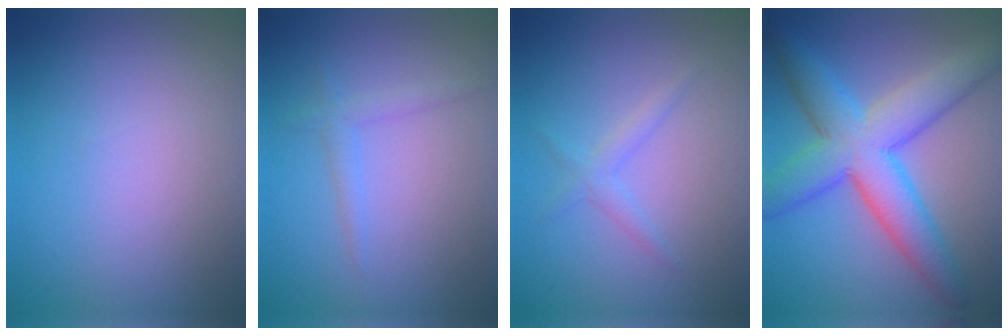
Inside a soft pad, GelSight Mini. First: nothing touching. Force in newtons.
{"total": 1.4, "press": 1.4, "slide": 0.1}
{"total": 1.4, "press": 1.4, "slide": 0.0}
{"total": 7.3, "press": 7.3, "slide": 0.4}